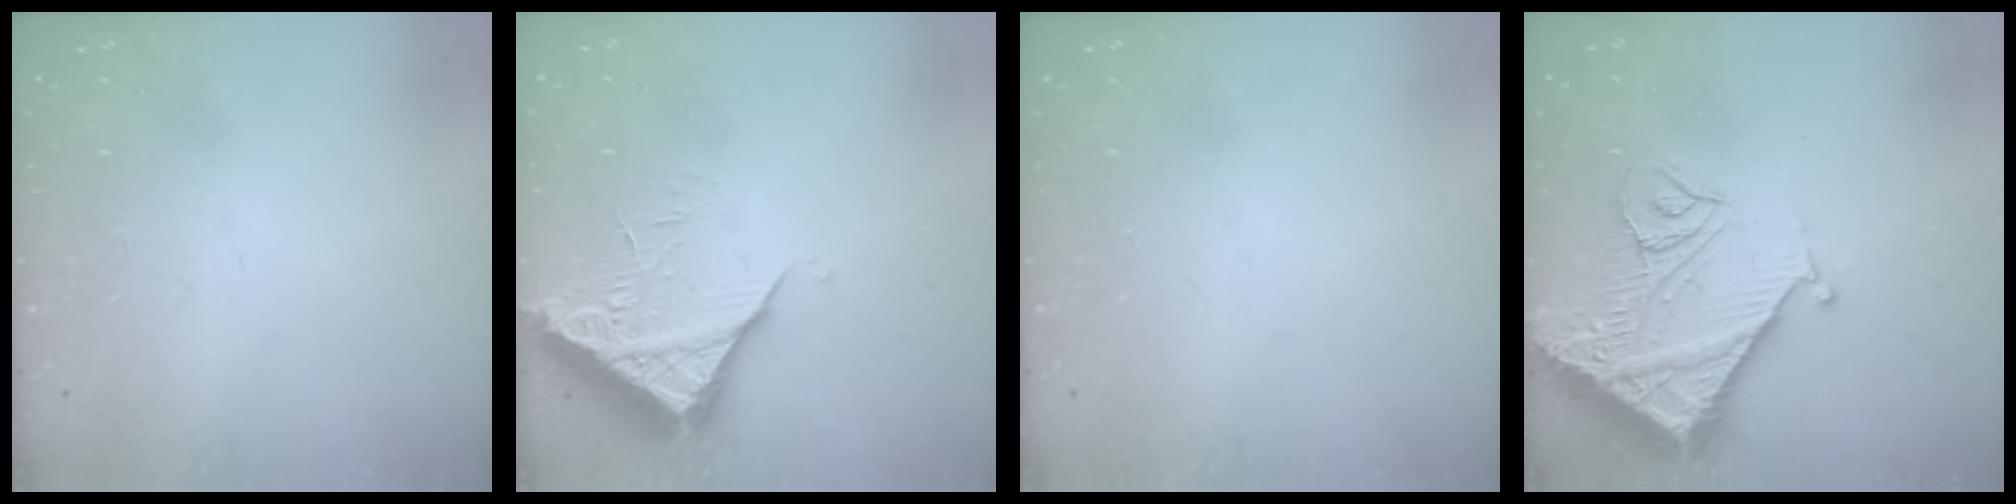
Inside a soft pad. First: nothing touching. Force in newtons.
{"total": 7.0, "press": 7.0, "slide": 0.6}
{"total": 0.0}
{"total": 14.7, "press": 14.6, "slide": 1.7}